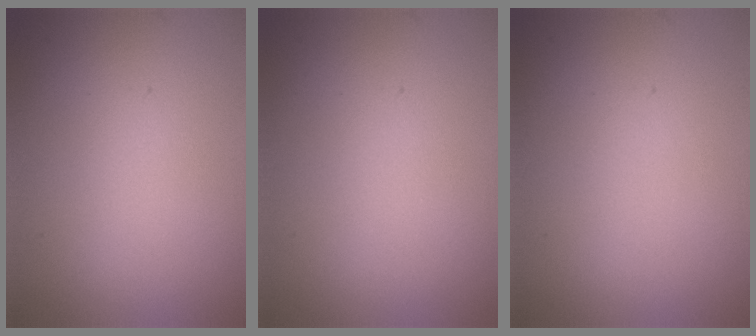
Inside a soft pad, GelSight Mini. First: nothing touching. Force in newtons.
{"total": 0.0}
{"total": 0.0}